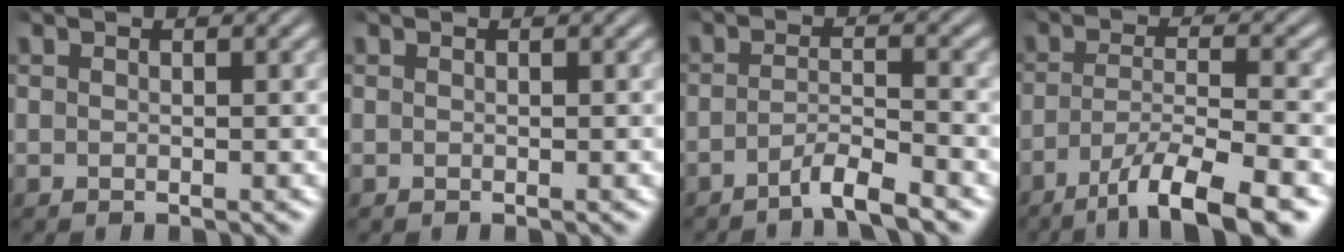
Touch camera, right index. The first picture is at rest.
{"total": 0.0}
{"total": 3.2, "force": [-2.8, 0.3, 1.4], "torque": [-0.025, -0.008, -0.053]}
{"total": 8.5, "force": [-5.9, 2.1, 5.8], "torque": [-0.093, -0.022, -0.084]}